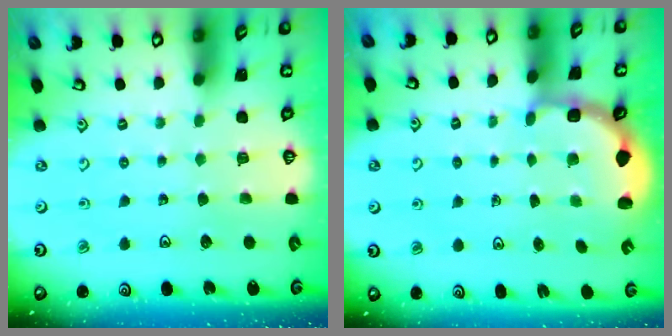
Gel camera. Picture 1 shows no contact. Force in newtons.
{"total": 2.8, "press": 2.4, "slide": 1.4}